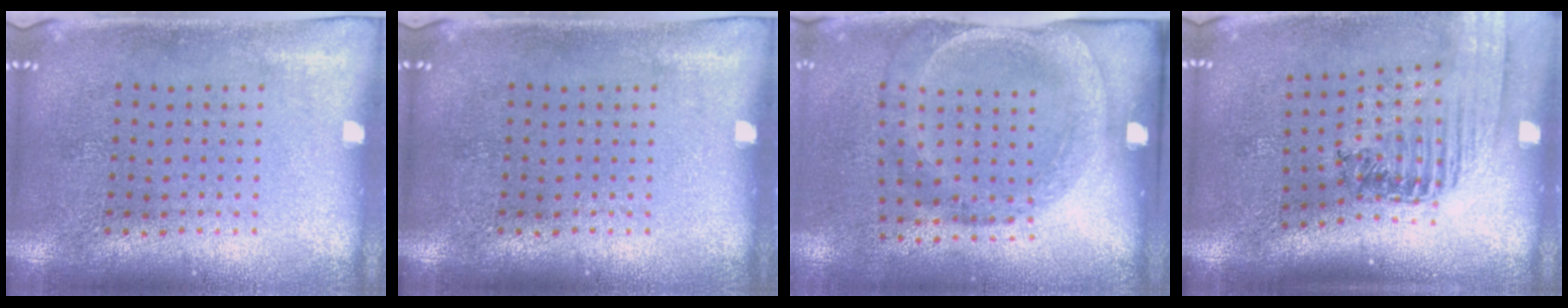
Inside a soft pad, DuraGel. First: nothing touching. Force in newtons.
{"total": 0.0}
{"total": 1.8, "press": 1.1, "slide": 1.4}
{"total": 1.5, "press": 1.5, "slide": 0.2}